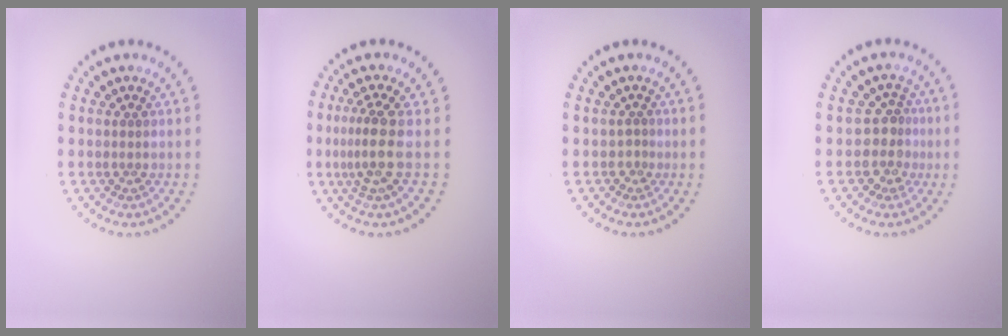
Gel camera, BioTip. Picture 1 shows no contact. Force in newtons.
{"total": 3.1, "press": 2.4, "slide": 2.0}
{"total": 0.7, "press": 0.3, "slide": 0.6}
{"total": 2.7, "press": 2.1, "slide": 1.7}